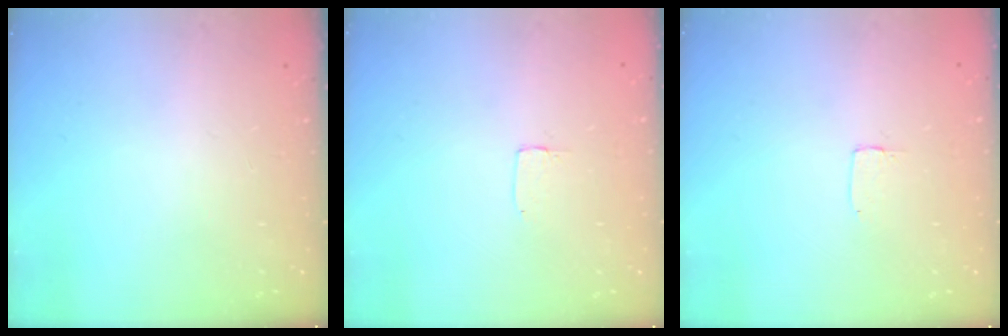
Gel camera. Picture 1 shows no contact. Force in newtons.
{"total": 1.2, "press": 1.2, "slide": 0.0}
{"total": 1.2, "press": 1.2, "slide": 0.0}